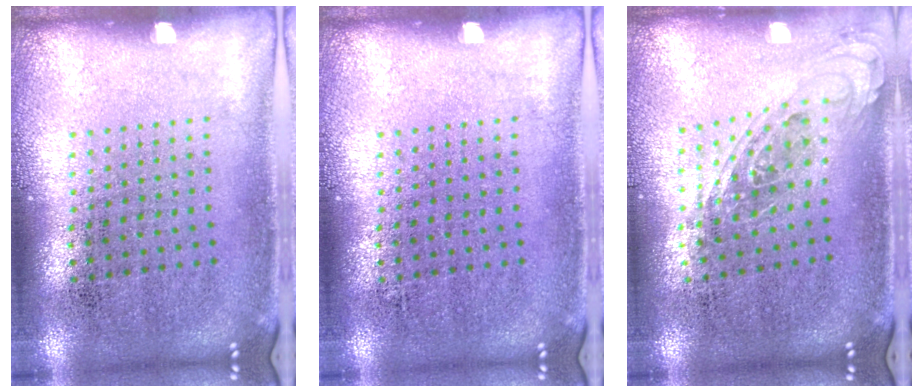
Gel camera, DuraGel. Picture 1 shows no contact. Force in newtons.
{"total": 0.0}
{"total": 0.8, "press": 0.8, "slide": 0.2}